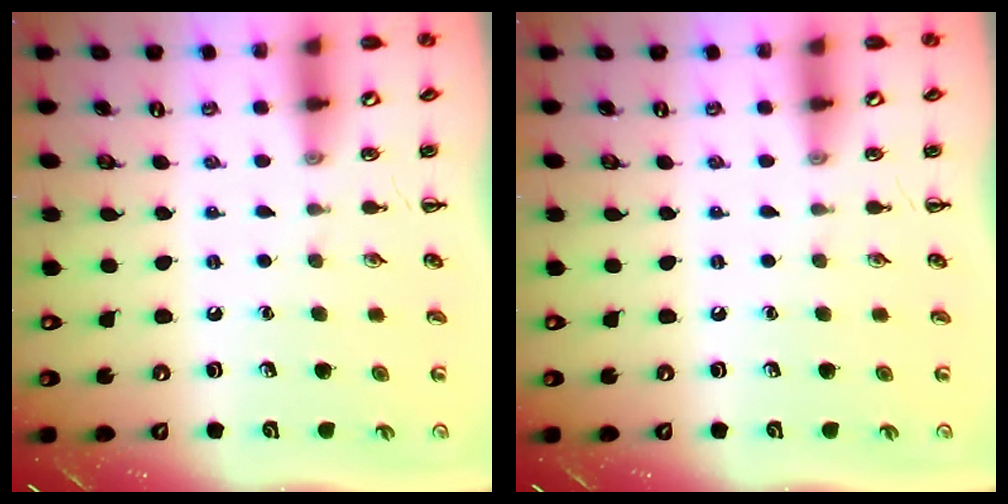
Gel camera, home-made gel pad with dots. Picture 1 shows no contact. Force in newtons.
{"total": 0.0}